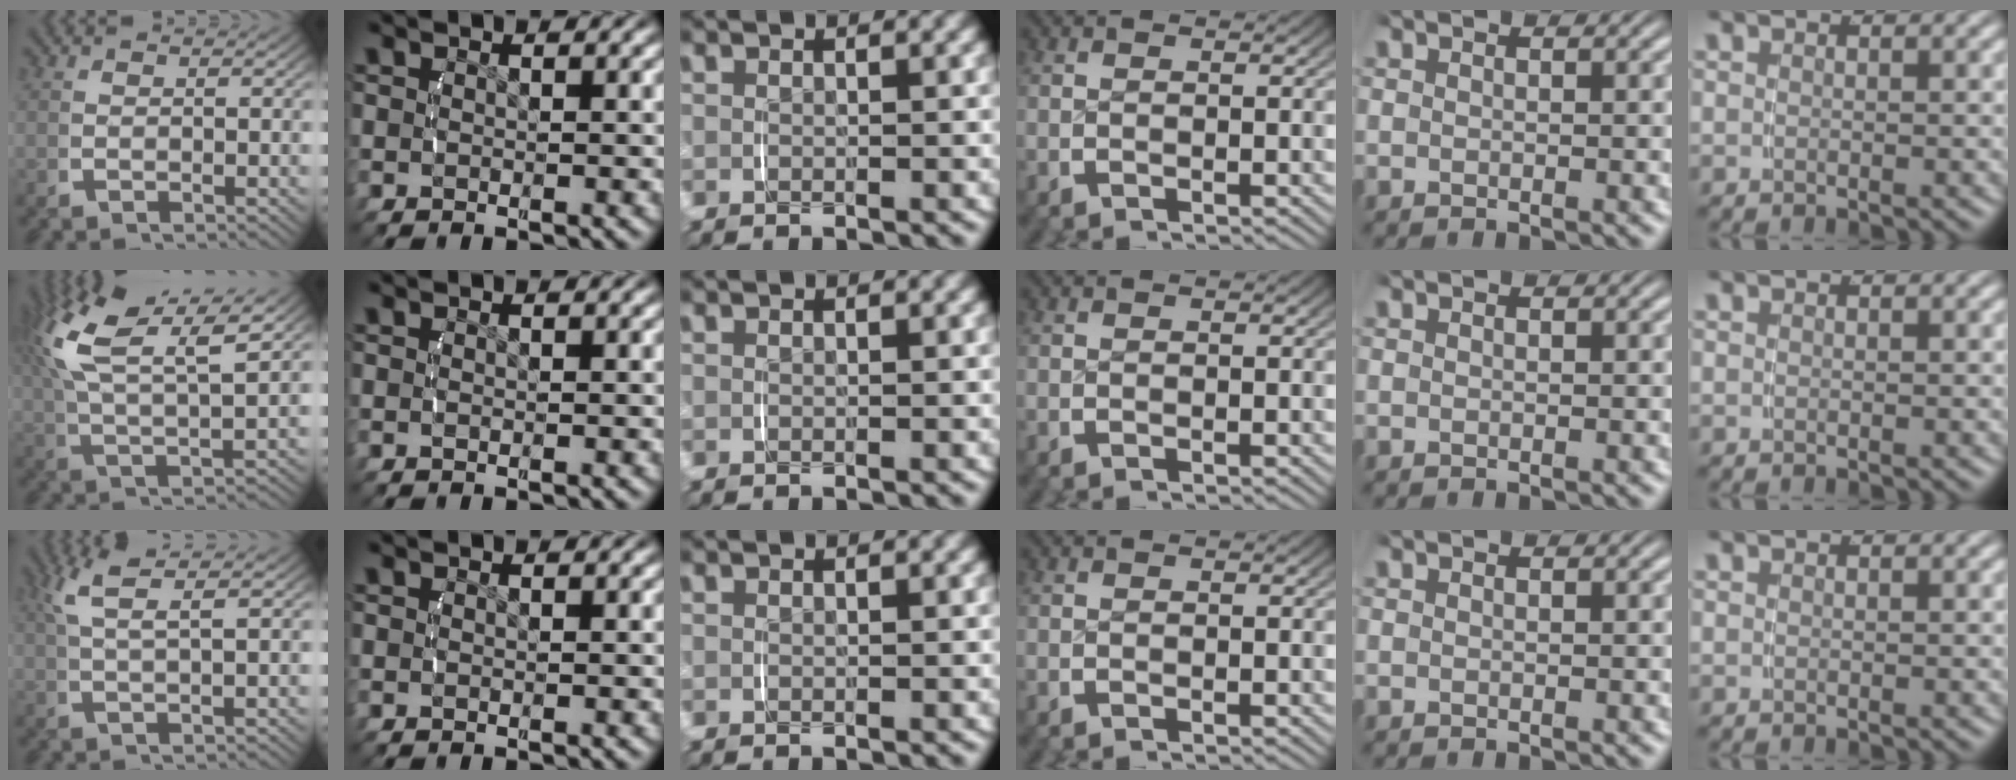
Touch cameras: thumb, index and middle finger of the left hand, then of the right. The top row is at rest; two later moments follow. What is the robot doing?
{"motion": "lift_and_place", "object": "phone"}